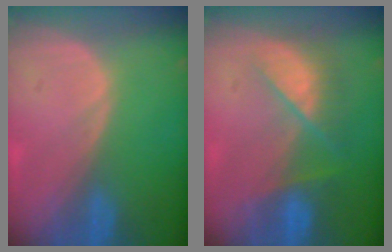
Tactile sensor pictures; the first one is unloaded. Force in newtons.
{"total": 7.3, "press": 6.8, "slide": 2.7}